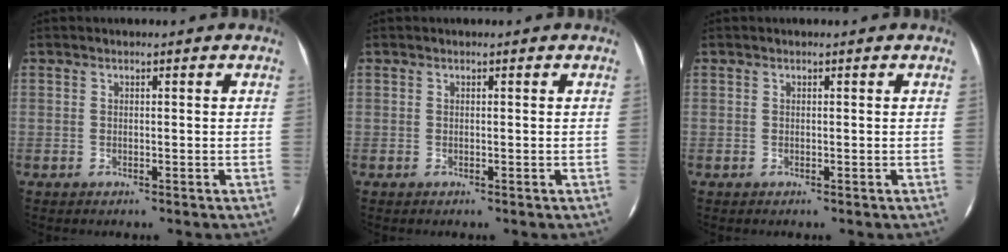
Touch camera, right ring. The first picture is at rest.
{"total": 0.0}
{"total": 0.0}